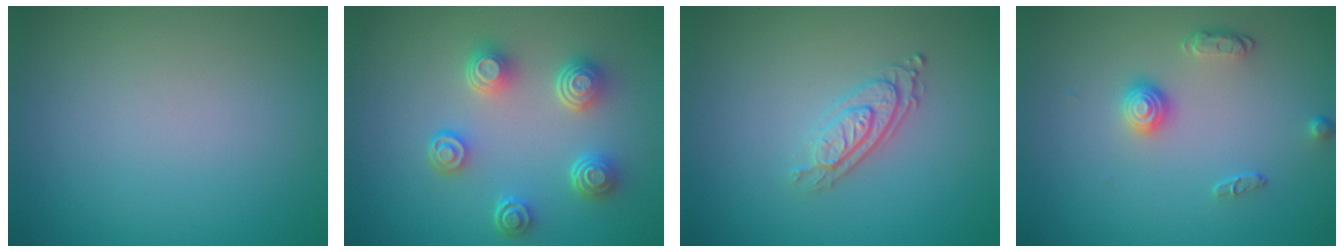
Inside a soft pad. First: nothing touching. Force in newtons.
{"total": 4.7, "press": 3.6, "slide": 3.1}
{"total": 2.8, "press": 2.2, "slide": 1.7}
{"total": 2.1, "press": 1.6, "slide": 1.4}